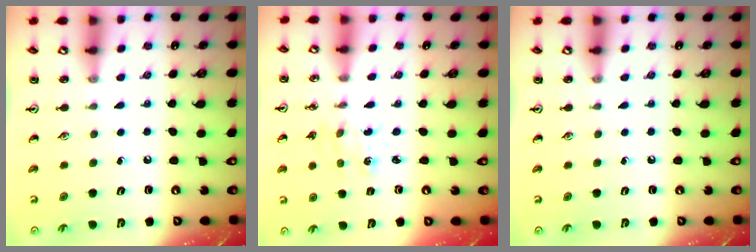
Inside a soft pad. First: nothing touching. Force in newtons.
{"total": 1.0, "press": 0.9, "slide": 0.1}
{"total": 0.0}